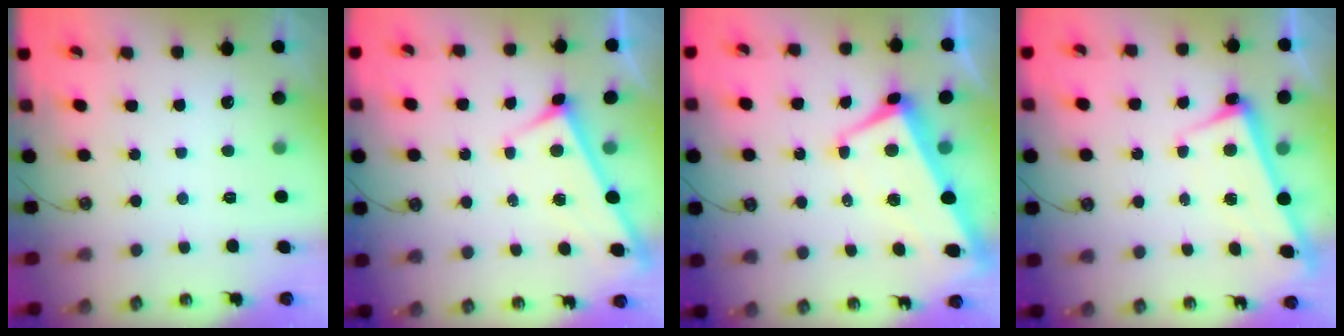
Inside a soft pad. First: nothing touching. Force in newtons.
{"total": 3.2, "press": 3.2, "slide": 0.3}
{"total": 1.7, "press": 1.1, "slide": 1.3}
{"total": 2.6, "press": 2.5, "slide": 0.6}